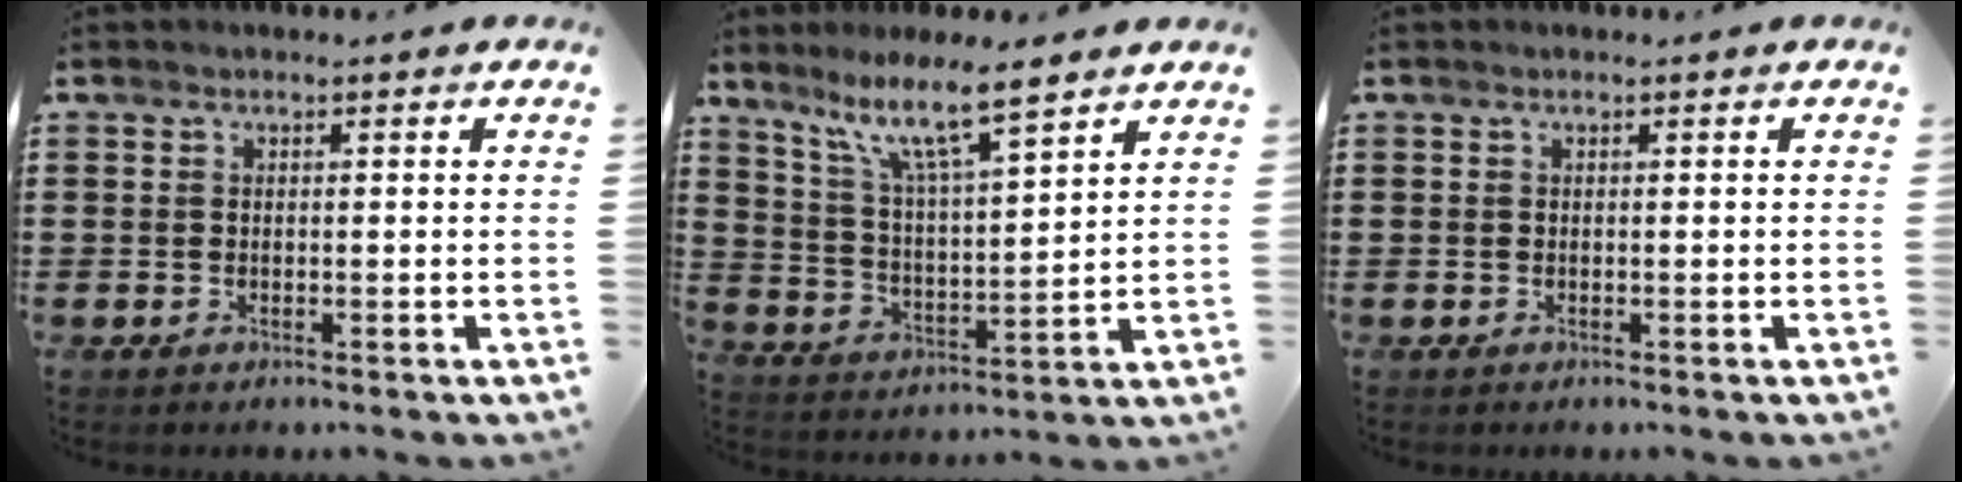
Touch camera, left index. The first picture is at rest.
{"total": 8.9, "force": [7.0, 0.9, 5.4], "torque": [-0.125, -0.027, 0.122]}
{"total": 0.0}